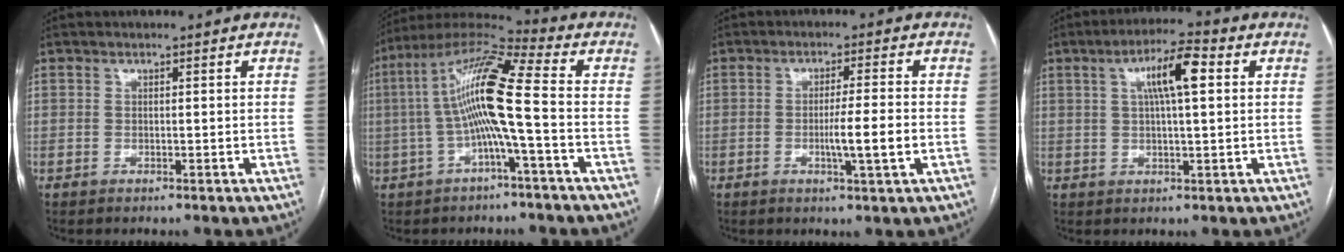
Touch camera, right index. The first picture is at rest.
{"total": 12.6, "force": [-1.0, 0.2, 12.6], "torque": [-0.242, 0.030, -0.028]}
{"total": 5.5, "force": [-1.3, -0.3, 5.4], "torque": [-0.091, -0.008, -0.020]}
{"total": 7.8, "force": [2.2, 1.2, 7.3], "torque": [-0.130, 0.017, 0.037]}